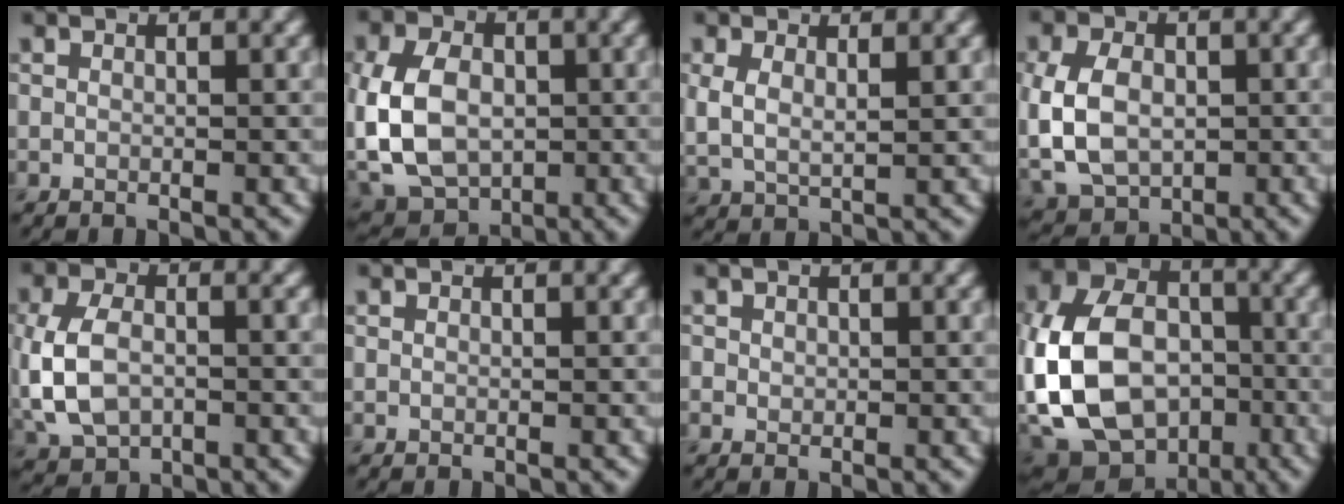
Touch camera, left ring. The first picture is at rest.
{"total": 9.2, "force": [-1.1, 6.8, 6.0], "torque": [-0.132, -0.003, -0.031]}
{"total": 3.1, "force": [0.9, 1.7, 2.4], "torque": [-0.056, -0.003, 0.021]}
{"total": 7.6, "force": [-0.8, 5.6, 5.0], "torque": [-0.113, -0.004, -0.016]}
{"total": 6.2, "force": [-0.9, 4.0, 4.6], "torque": [-0.107, -0.004, -0.018]}
{"total": 0.0}
{"total": 0.7, "force": [0.1, 0.6, 0.2], "torque": [-0.002, -0.001, 0.000]}
{"total": 15.1, "force": [-3.6, 11.3, 9.4], "torque": [-0.204, -0.012, -0.062]}